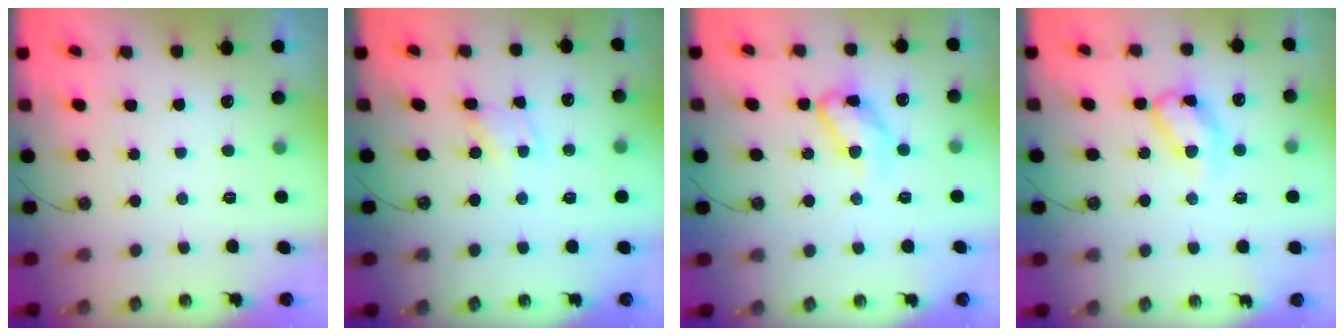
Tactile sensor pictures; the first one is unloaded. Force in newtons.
{"total": 1.8, "press": 1.8, "slide": 0.2}
{"total": 12.7, "press": 12.7, "slide": 1.0}
{"total": 12.5, "press": 12.5, "slide": 0.8}